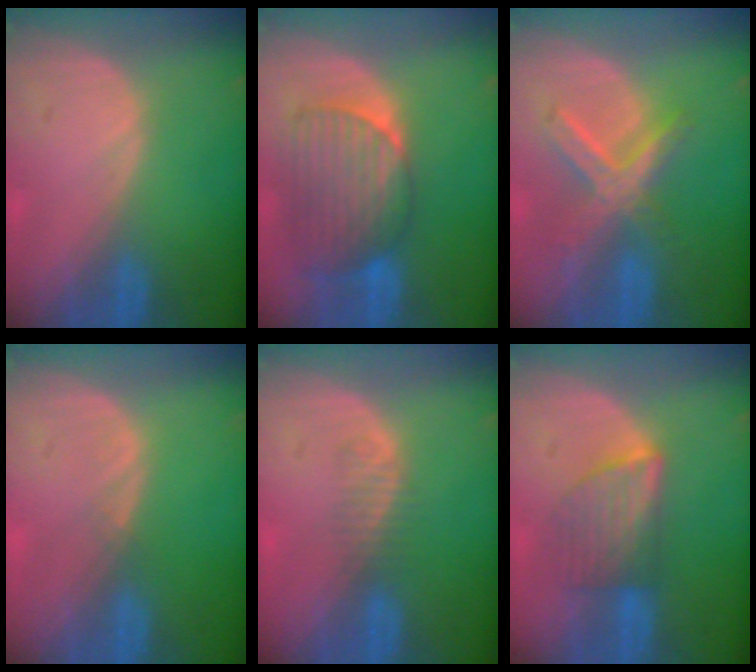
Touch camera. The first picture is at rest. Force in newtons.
{"total": 8.9, "press": 8.3, "slide": 3.1}
{"total": 7.2, "press": 6.4, "slide": 3.4}
{"total": 0.5, "press": 0.5, "slide": 0.1}
{"total": 1.9, "press": 1.6, "slide": 1.0}
{"total": 6.0, "press": 6.0, "slide": 1.0}